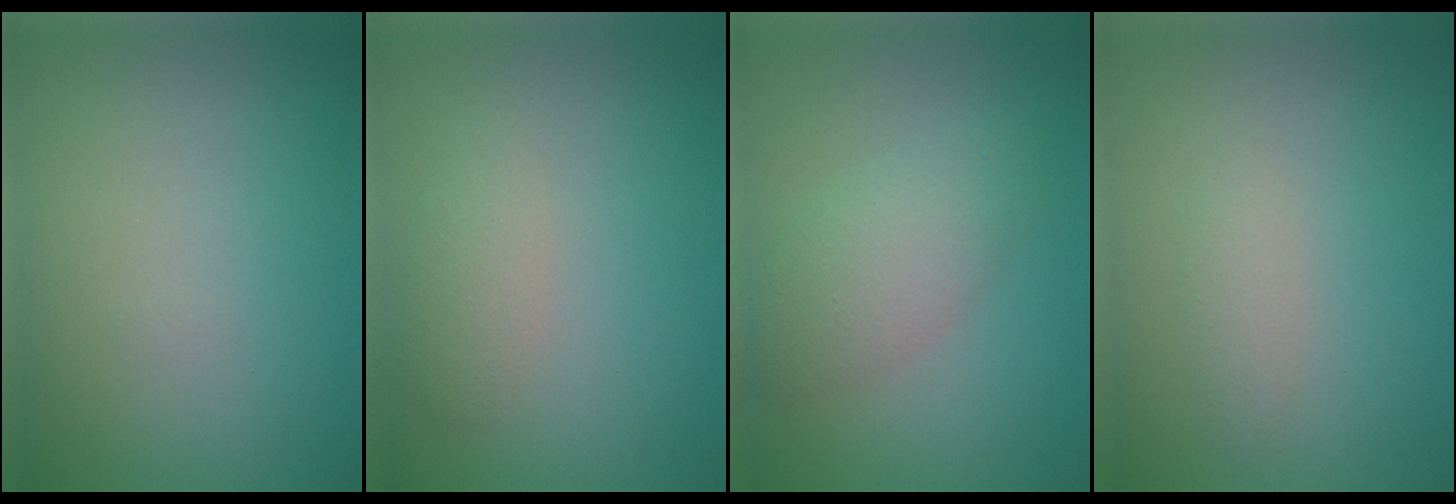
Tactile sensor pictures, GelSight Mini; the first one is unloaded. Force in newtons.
{"total": 1.7, "press": 1.7, "slide": 0.1}
{"total": 3.7, "press": 3.7, "slide": 0.2}
{"total": 1.1, "press": 1.1, "slide": 0.0}